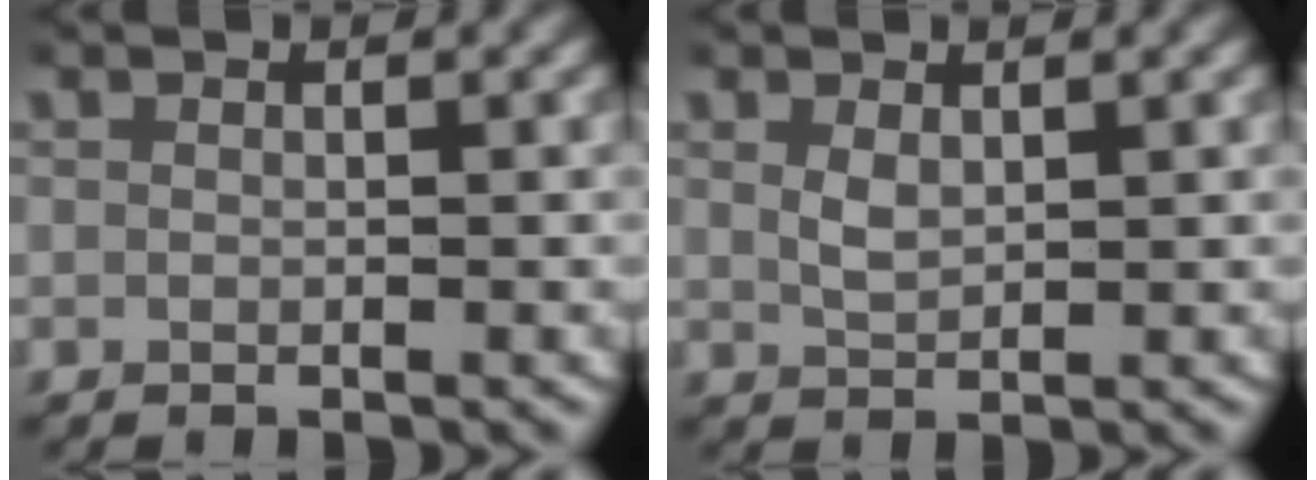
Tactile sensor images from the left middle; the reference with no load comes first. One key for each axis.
{"total": 1.3, "fx": 0.7, "fy": 0.6, "fz": 1.0, "tx": -0.023, "ty": -0.006, "tz": 0.021}